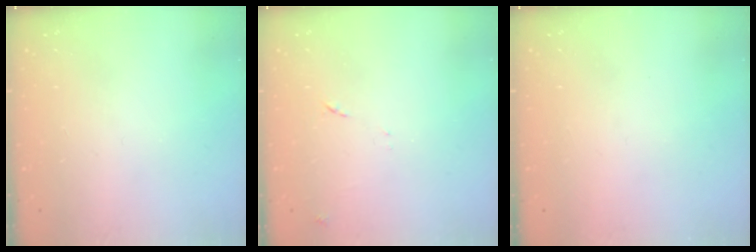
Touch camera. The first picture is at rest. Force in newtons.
{"total": 8.5, "press": 8.5, "slide": 0.7}
{"total": 1.5, "press": 1.5, "slide": 0.1}